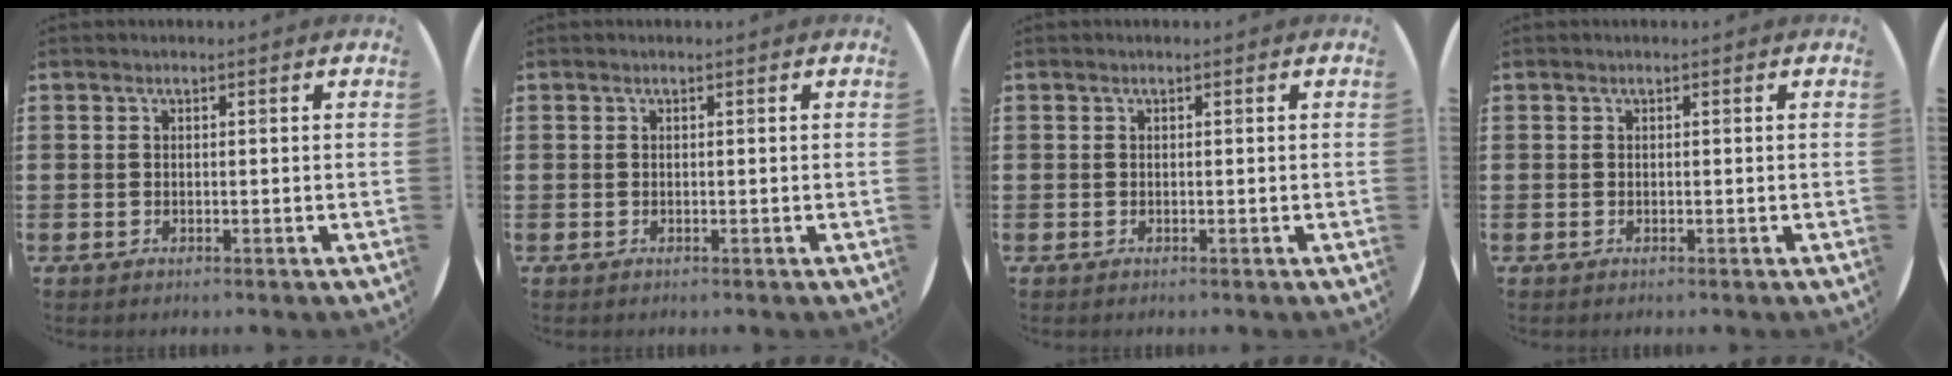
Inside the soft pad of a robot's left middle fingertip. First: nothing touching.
{"total": 0.0}
{"total": 0.0}
{"total": 0.0}